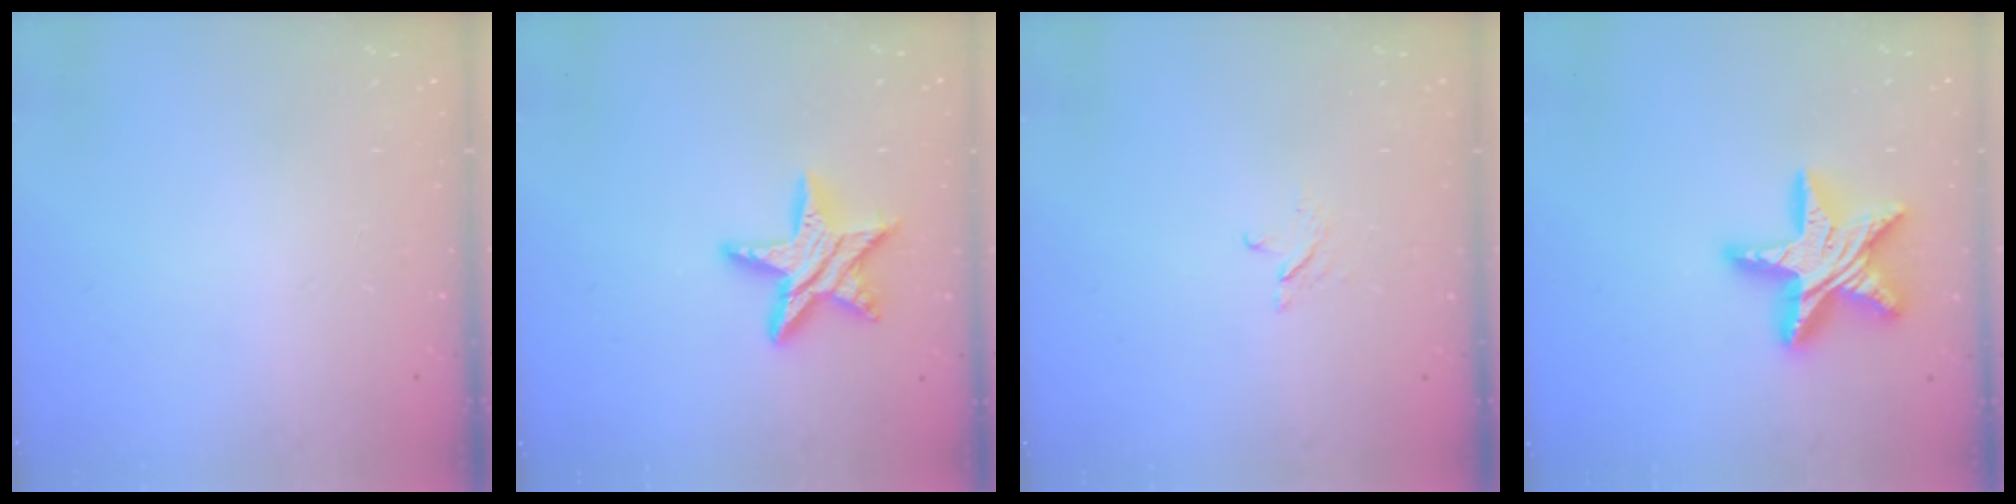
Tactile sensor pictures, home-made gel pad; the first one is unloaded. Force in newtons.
{"total": 11.6, "press": 11.6, "slide": 0.6}
{"total": 2.6, "press": 2.6, "slide": 0.3}
{"total": 19.1, "press": 19.0, "slide": 1.7}